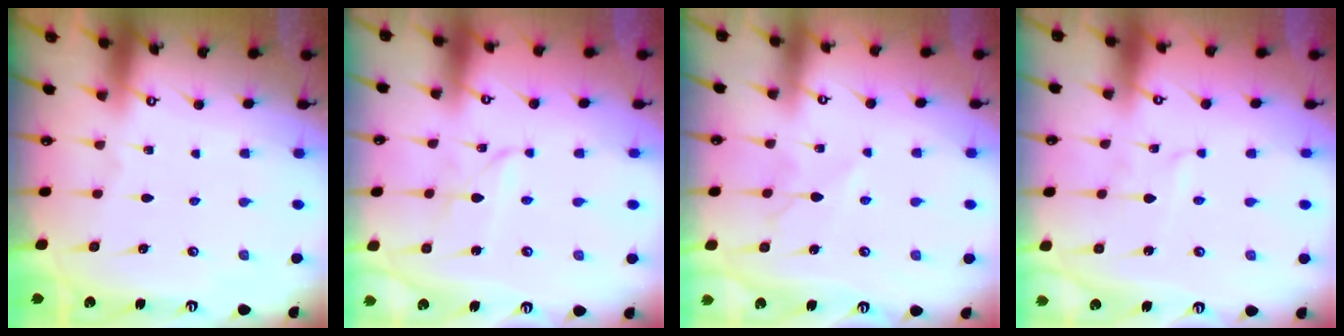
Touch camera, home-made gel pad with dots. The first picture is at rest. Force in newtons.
{"total": 2.5, "press": 2.5, "slide": 0.2}
{"total": 5.1, "press": 5.0, "slide": 0.6}
{"total": 0.9, "press": 0.9, "slide": 0.1}